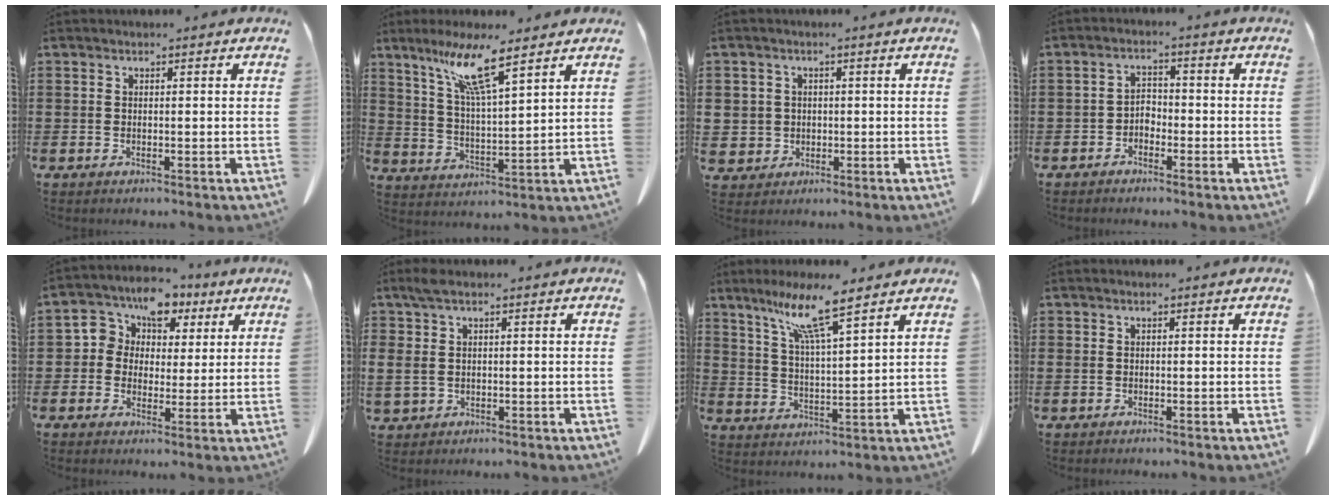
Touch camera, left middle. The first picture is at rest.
{"total": 9.4, "force": [6.7, 0.6, 6.6], "torque": [-0.147, -0.016, 0.115]}
{"total": 3.2, "force": [0.1, 3.2, 0.3], "torque": [-0.029, 0.007, -0.003]}
{"total": 2.2, "force": [-1.7, 1.2, 0.7], "torque": [-0.018, 0.007, -0.038]}
{"total": 6.2, "force": [2.7, 5.4, 1.7], "torque": [-0.060, 0.001, 0.042]}
{"total": 3.1, "force": [1.1, 1.8, 2.3], "torque": [-0.066, 0.003, 0.015]}
{"total": 9.5, "force": [7.1, 0.5, 6.3], "torque": [-0.142, -0.022, 0.123]}
{"total": 0.5, "force": [0.0, 0.3, 0.4], "torque": [-0.011, 0.003, -0.002]}